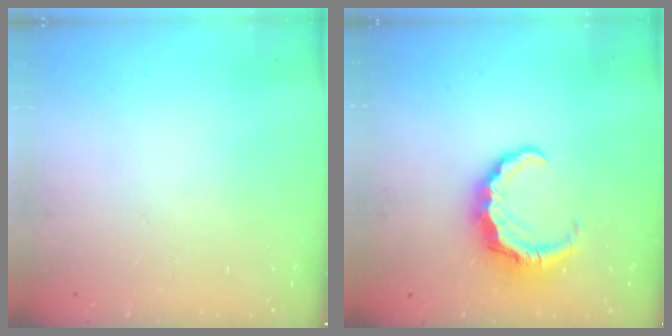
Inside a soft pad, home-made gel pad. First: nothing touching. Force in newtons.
{"total": 7.7, "press": 7.6, "slide": 1.1}